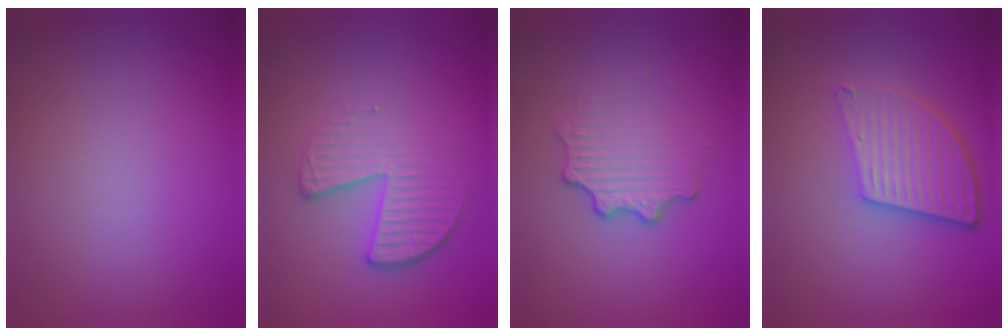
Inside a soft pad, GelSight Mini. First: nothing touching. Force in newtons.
{"total": 4.3, "press": 2.8, "slide": 3.3}
{"total": 3.4, "press": 2.6, "slide": 2.3}
{"total": 5.6, "press": 3.9, "slide": 4.0}